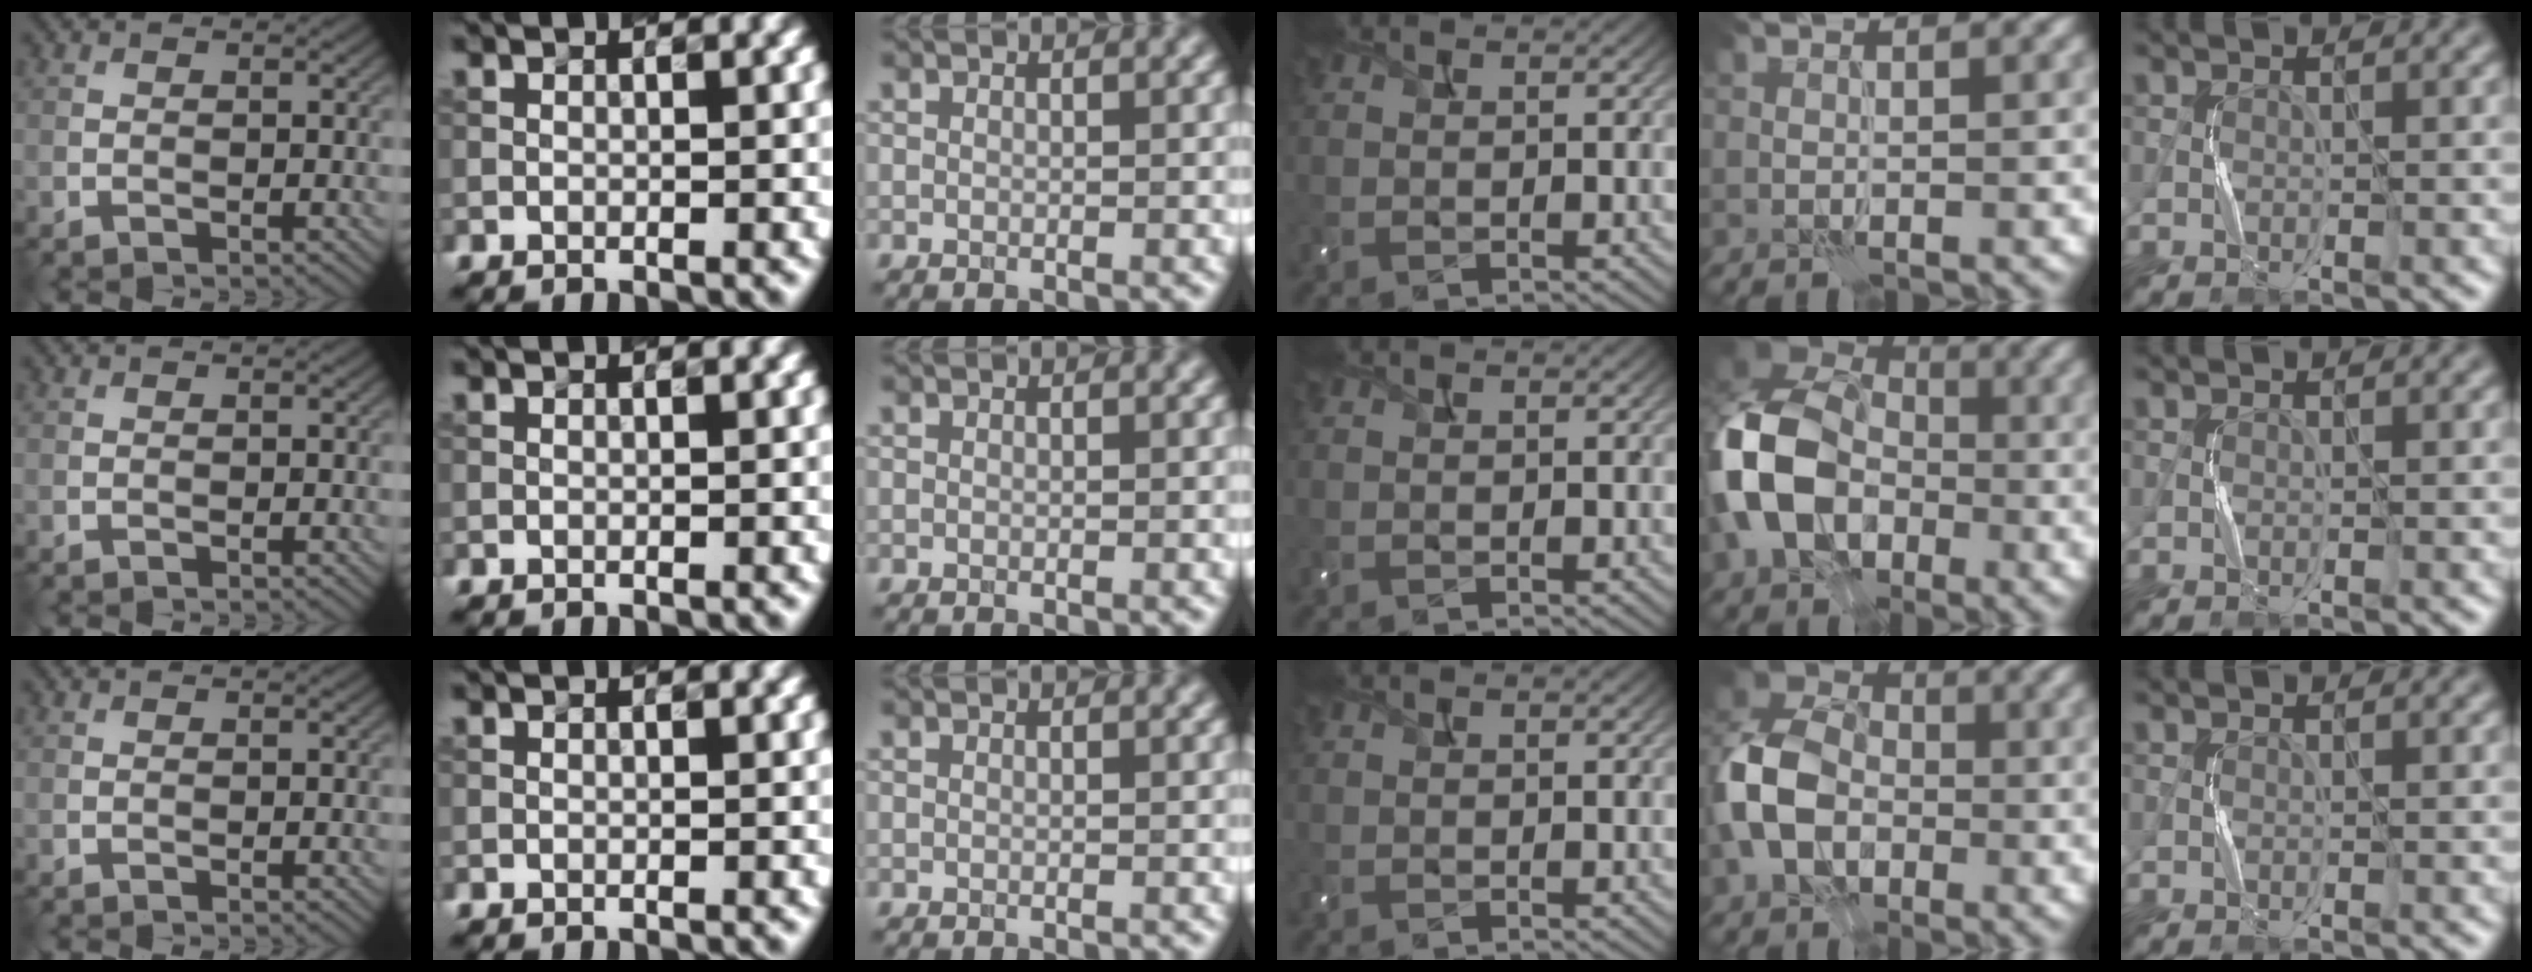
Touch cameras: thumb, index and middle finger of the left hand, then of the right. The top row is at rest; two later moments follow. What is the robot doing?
{"motion": "press", "object": "camera"}